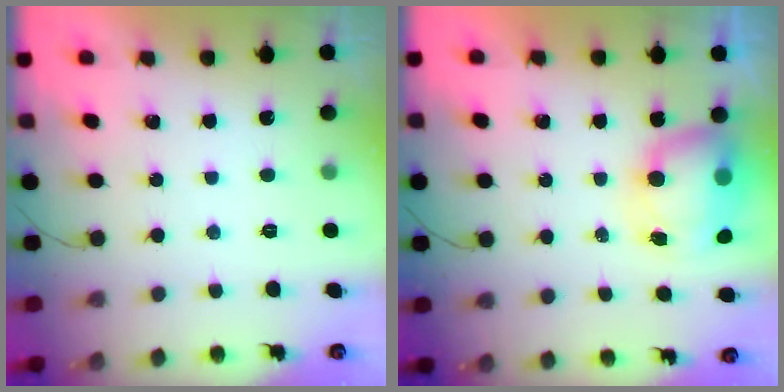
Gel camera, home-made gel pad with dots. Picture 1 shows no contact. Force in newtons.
{"total": 9.2, "press": 8.9, "slide": 2.4}